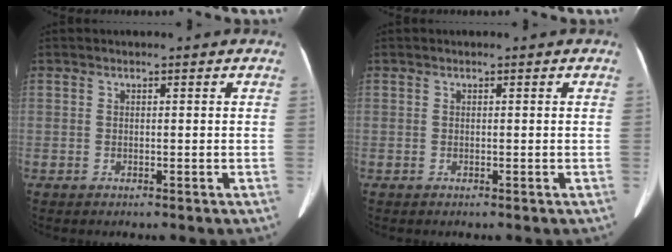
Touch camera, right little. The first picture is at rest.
{"total": 0.0}